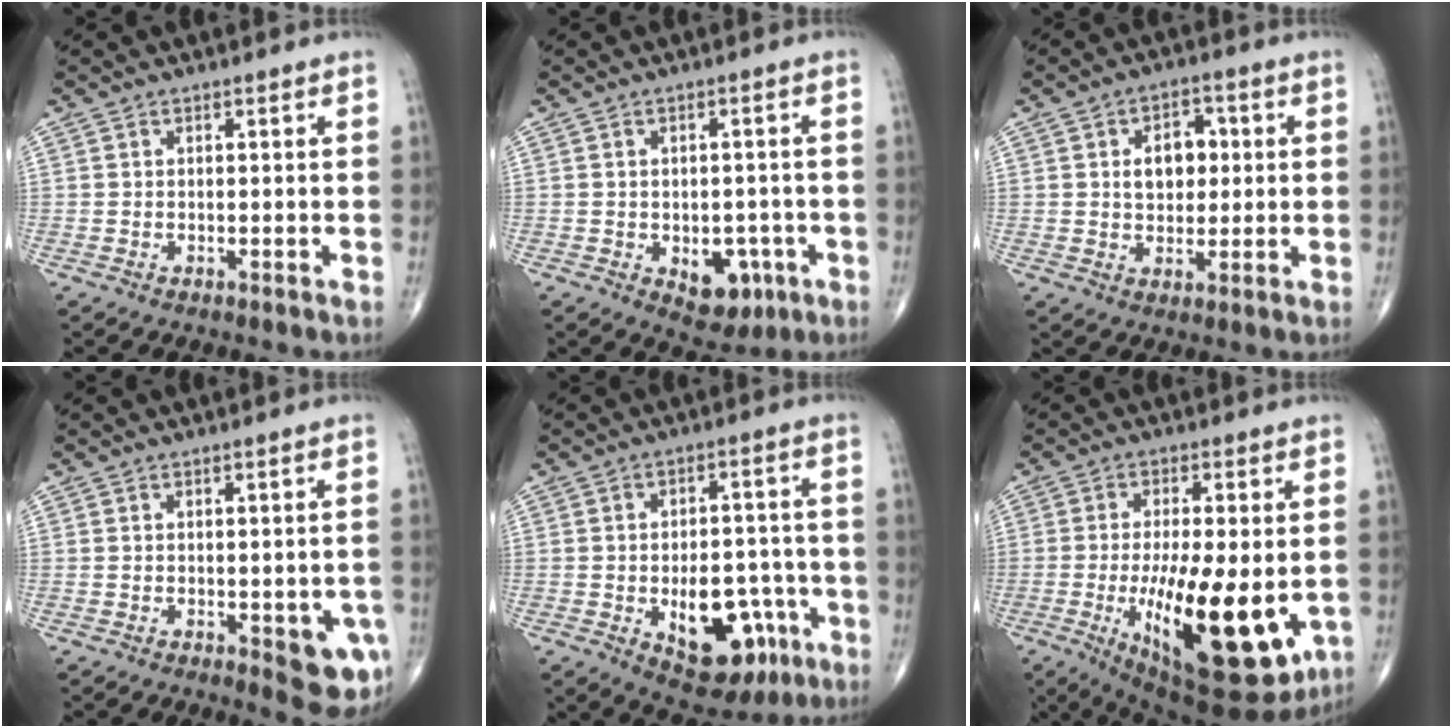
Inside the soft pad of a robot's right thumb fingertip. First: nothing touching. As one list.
[{"total": 7.8, "force": [-2.7, 5.0, 5.3], "torque": [-0.036, 0.012, -0.025]}, {"total": 7.6, "force": [1.1, 5.4, 5.3], "torque": [-0.050, 0.006, 0.014]}, {"total": 8.0, "force": [-2.5, 3.0, 6.9], "torque": [-0.059, -0.002, -0.023]}, {"total": 15.4, "force": [-5.5, 8.7, 11.5], "torque": [-0.124, 0.032, -0.065]}, {"total": 22.0, "force": [-4.7, 7.9, 20.0], "torque": [-0.300, -0.029, -0.052]}]